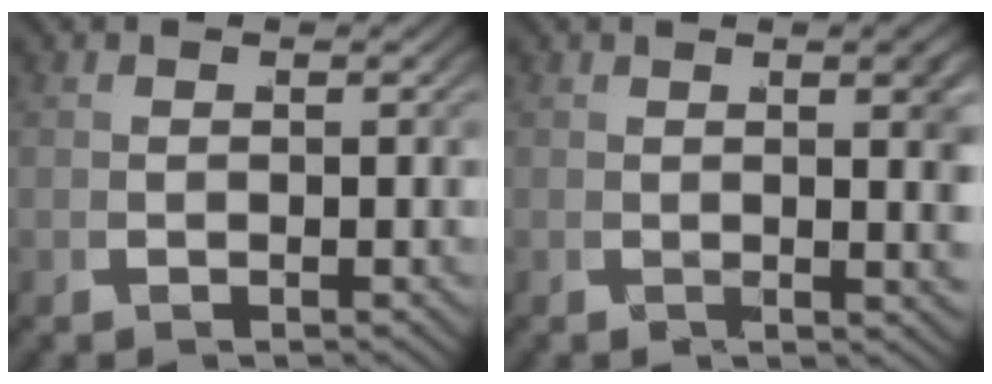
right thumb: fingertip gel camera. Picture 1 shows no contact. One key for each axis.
{"total": 3.7, "fx": 0.8, "fy": 0.9, "fz": 3.5, "tx": -0.054, "ty": -0.002, "tz": 0.015}